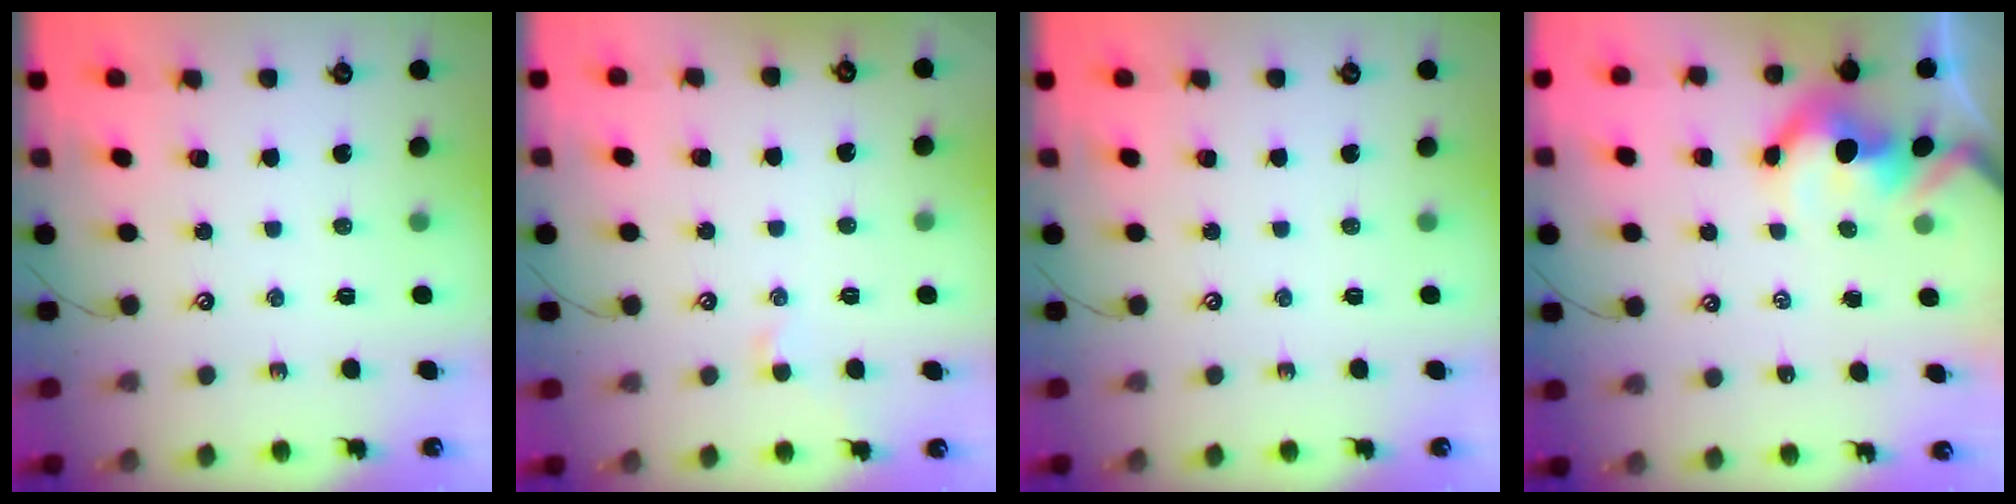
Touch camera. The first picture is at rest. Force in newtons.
{"total": 0.0}
{"total": 0.0}
{"total": 5.4, "press": 5.4, "slide": 0.8}